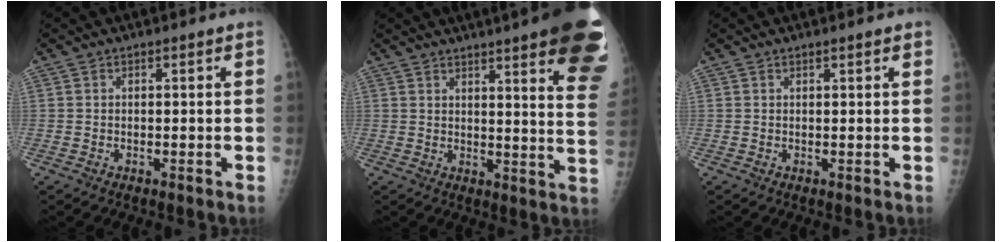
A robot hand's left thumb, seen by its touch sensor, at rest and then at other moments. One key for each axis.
{"total": 22.9, "fx": 14.7, "fy": 3.5, "fz": 17.2, "tx": -0.166, "ty": -0.055, "tz": 0.169}
{"total": 1.3, "fx": 0.9, "fy": 0.2, "fz": 0.9, "tx": -0.010, "ty": 0.000, "tz": 0.012}